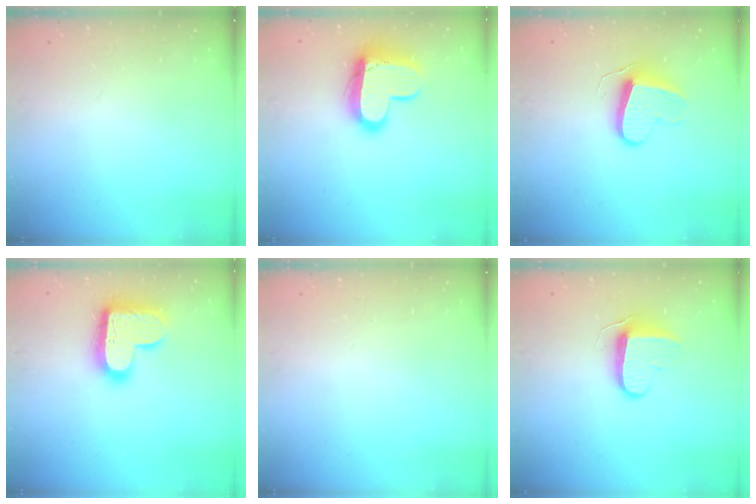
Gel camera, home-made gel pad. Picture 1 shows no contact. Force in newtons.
{"total": 15.3, "press": 15.2, "slide": 1.2}
{"total": 10.6, "press": 10.6, "slide": 0.9}
{"total": 17.7, "press": 17.6, "slide": 1.3}
{"total": 0.0}
{"total": 8.9, "press": 8.8, "slide": 1.1}